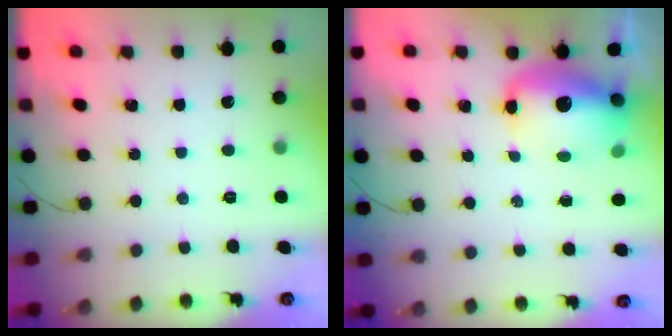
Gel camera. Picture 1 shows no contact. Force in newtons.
{"total": 14.1, "press": 13.8, "slide": 3.3}